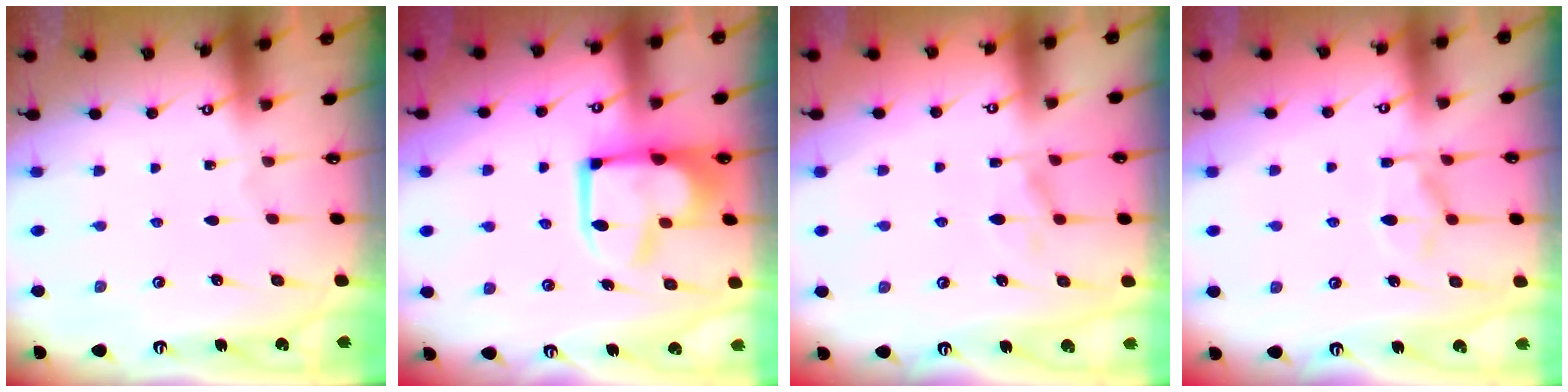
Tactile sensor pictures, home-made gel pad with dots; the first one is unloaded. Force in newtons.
{"total": 10.6, "press": 10.5, "slide": 1.2}
{"total": 1.3, "press": 0.1, "slide": 1.3}
{"total": 2.8, "press": 2.4, "slide": 1.4}